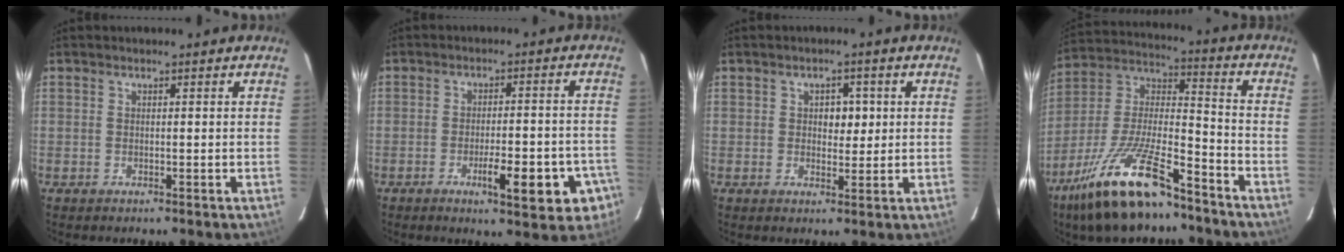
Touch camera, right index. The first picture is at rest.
{"total": 10.2, "force": [-4.9, 2.3, 8.6], "torque": [-0.098, 0.013, -0.057]}
{"total": 3.3, "force": [0.7, 2.1, 2.5], "torque": [-0.031, 0.006, 0.012]}
{"total": 19.0, "force": [-13.4, 3.9, 12.9], "torque": [-0.276, -0.022, -0.247]}